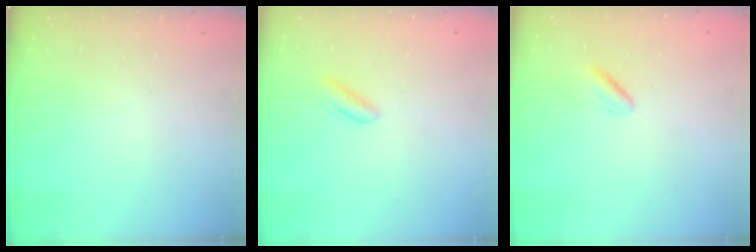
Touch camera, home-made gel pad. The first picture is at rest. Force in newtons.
{"total": 2.0, "press": 2.0, "slide": 0.2}
{"total": 1.4, "press": 1.1, "slide": 0.9}